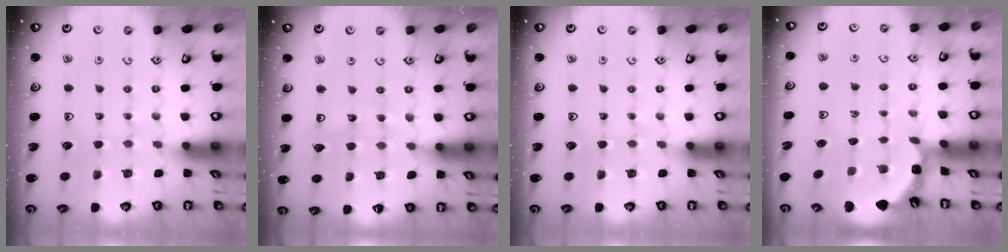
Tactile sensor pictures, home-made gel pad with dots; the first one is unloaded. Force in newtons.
{"total": 5.5, "press": 5.5, "slide": 0.7}
{"total": 0.0}
{"total": 2.0, "press": 2.0, "slide": 0.1}